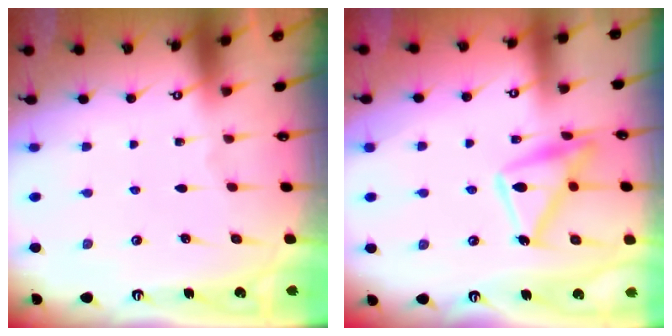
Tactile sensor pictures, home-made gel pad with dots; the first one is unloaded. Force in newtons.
{"total": 15.2, "press": 15.2, "slide": 1.2}